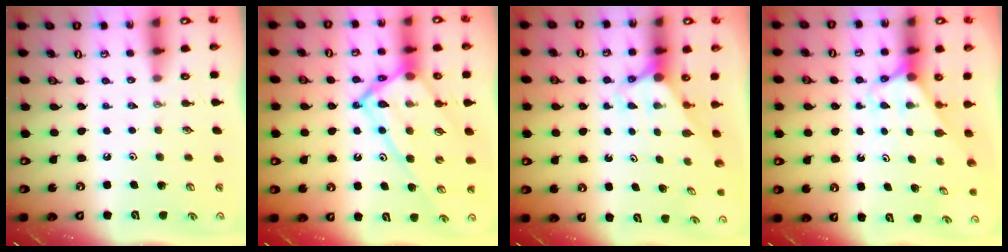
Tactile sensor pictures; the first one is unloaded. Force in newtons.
{"total": 18.9, "press": 18.8, "slide": 2.2}
{"total": 2.7, "press": 2.7, "slide": 0.0}
{"total": 2.6, "press": 2.6, "slide": 0.2}